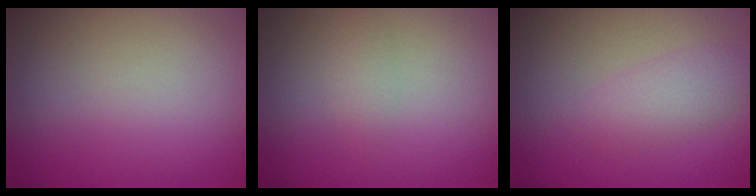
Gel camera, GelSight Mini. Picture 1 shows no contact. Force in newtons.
{"total": 1.0, "press": 1.0, "slide": 0.0}
{"total": 2.2, "press": 2.2, "slide": 0.1}